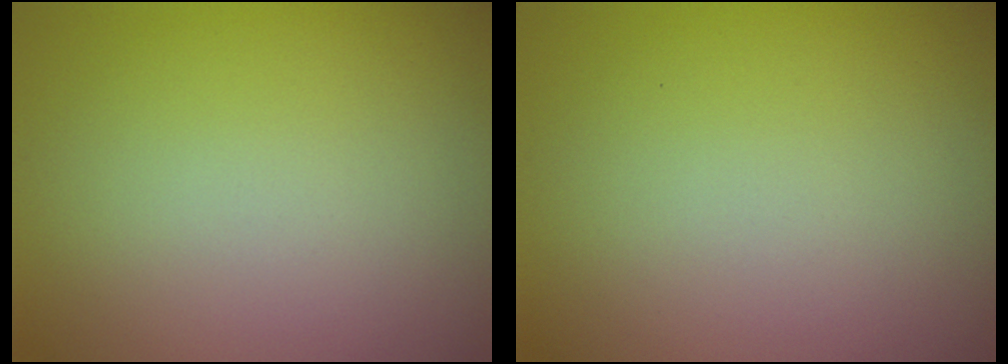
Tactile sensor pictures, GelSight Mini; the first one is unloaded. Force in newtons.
{"total": 0.0}